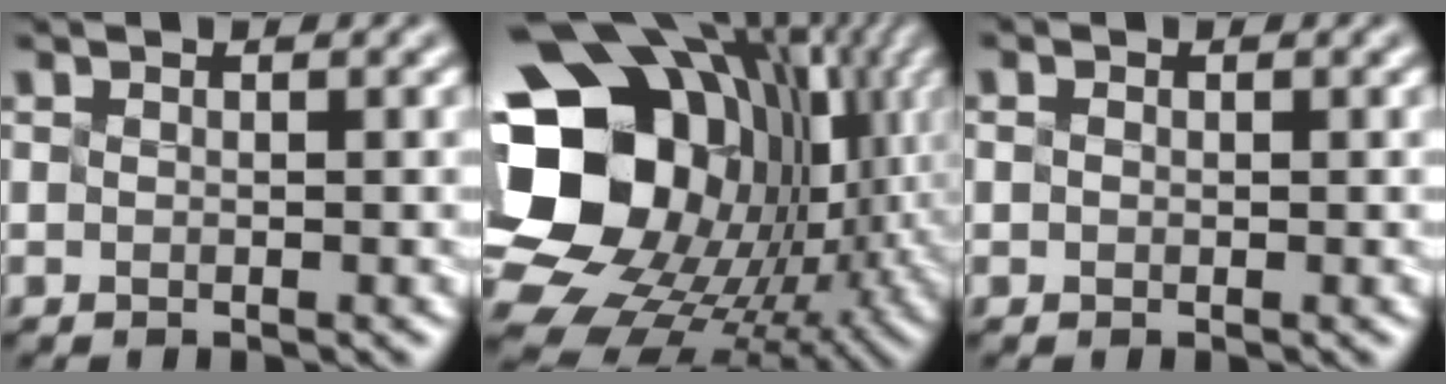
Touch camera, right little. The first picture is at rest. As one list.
[{"total": 20.1, "force": [1.5, 16.3, 11.6], "torque": [-0.234, 0.000, 0.040]}, {"total": 0.8, "force": [-0.5, -0.3, -0.5], "torque": [0.003, 0.001, -0.001]}]